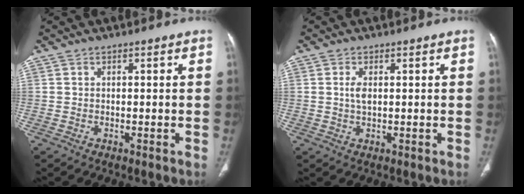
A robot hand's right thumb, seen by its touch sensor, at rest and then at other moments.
{"total": 2.3, "force": [0.4, 1.2, 2.0], "torque": [-0.042, -0.001, 0.009]}